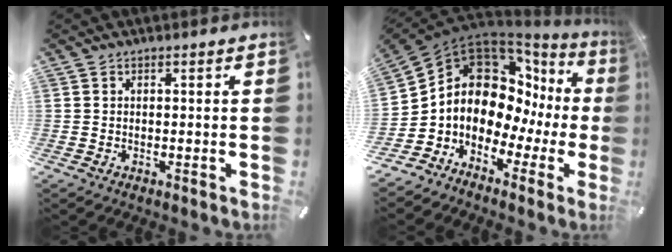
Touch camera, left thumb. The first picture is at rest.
{"total": 12.4, "force": [3.4, 10.1, 6.5], "torque": [-0.135, -0.058, 0.058]}